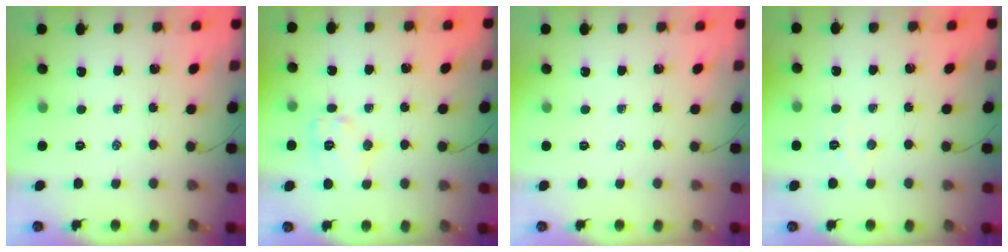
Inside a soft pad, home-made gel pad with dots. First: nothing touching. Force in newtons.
{"total": 9.0, "press": 9.0, "slide": 0.2}
{"total": 0.0}
{"total": 4.4, "press": 4.3, "slide": 0.8}